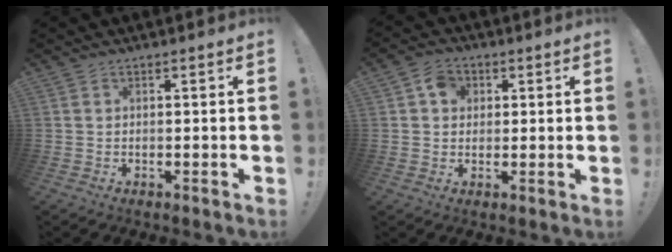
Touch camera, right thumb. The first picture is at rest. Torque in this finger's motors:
{"motor_torque": [-0.04, 0.17, 0.03, -0.40, 0.00]}